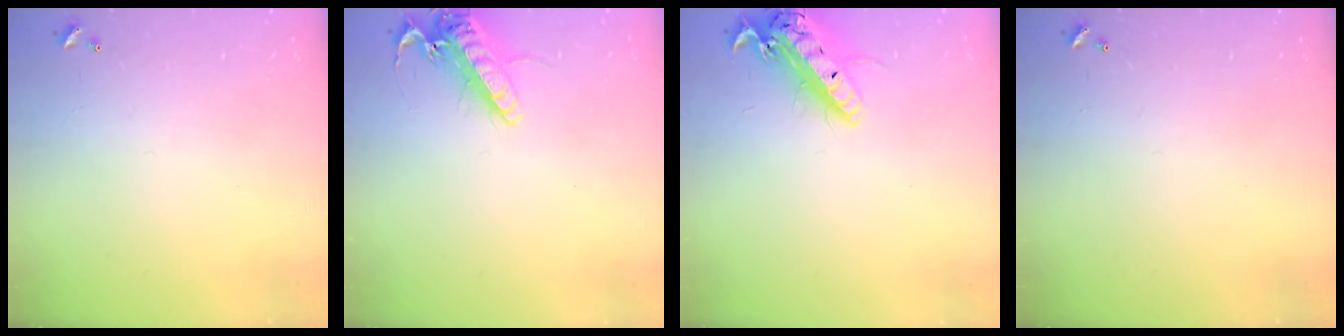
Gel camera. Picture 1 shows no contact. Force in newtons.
{"total": 15.2, "press": 15.0, "slide": 2.4}
{"total": 17.4, "press": 16.9, "slide": 4.1}
{"total": 0.0}